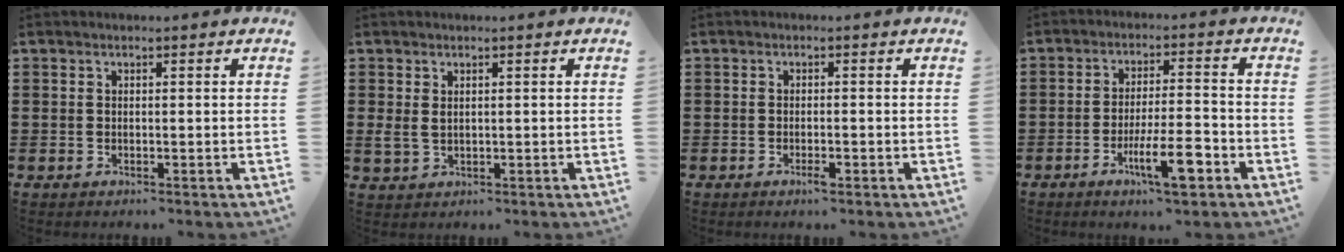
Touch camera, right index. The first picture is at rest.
{"total": 1.7, "force": [0.6, 1.2, 1.1], "torque": [-0.033, 0.003, 0.009]}
{"total": 1.7, "force": [-0.9, 0.3, 1.4], "torque": [-0.026, -0.002, -0.016]}
{"total": 9.3, "force": [-4.1, 2.2, 8.0], "torque": [-0.146, -0.001, -0.072]}